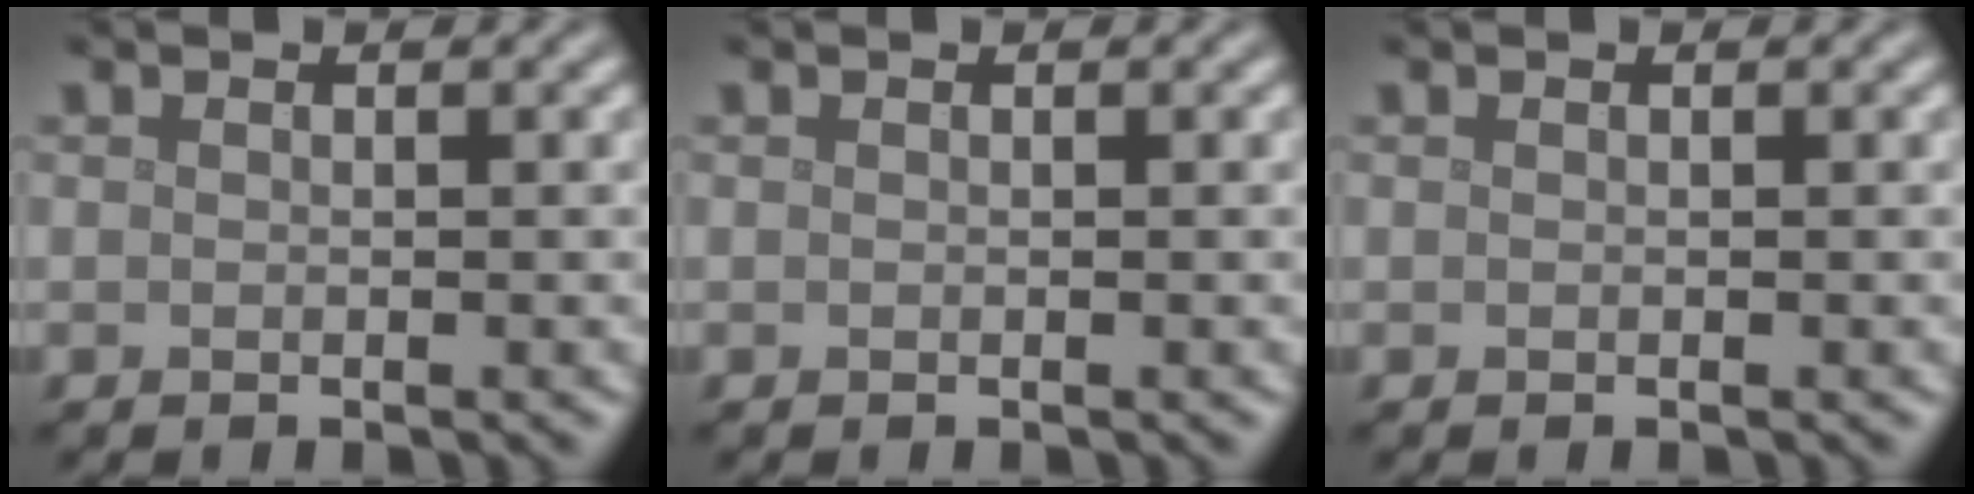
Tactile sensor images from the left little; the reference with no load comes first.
{"total": 0.0}
{"total": 0.0}